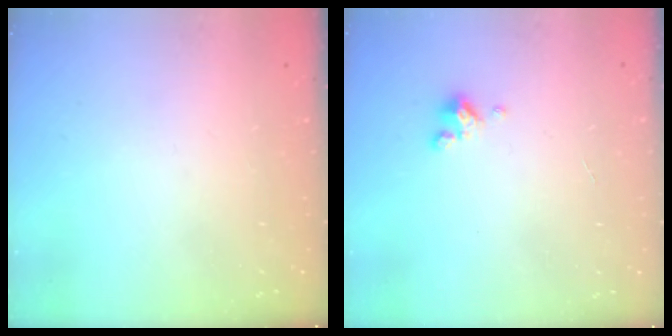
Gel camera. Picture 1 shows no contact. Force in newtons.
{"total": 2.5, "press": 2.5, "slide": 0.3}